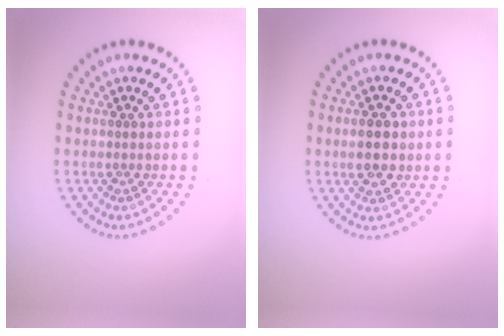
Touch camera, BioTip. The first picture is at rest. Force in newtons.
{"total": 3.0, "press": 3.0, "slide": 0.1}